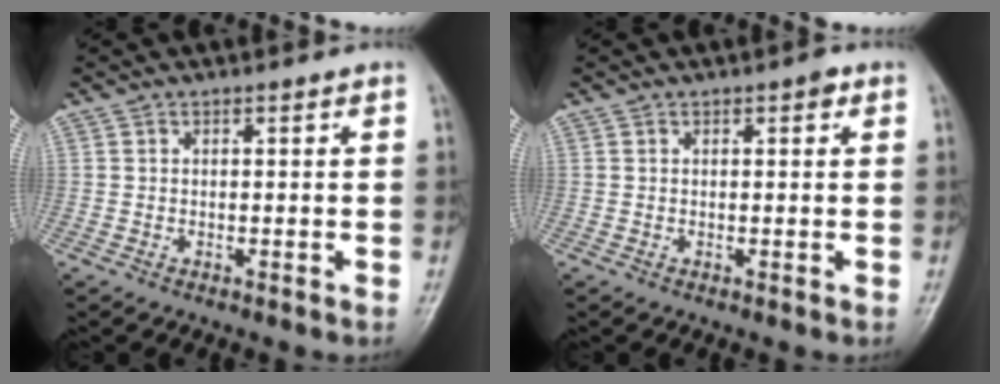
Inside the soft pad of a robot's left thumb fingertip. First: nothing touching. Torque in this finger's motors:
{"motor_torque": [0.46, 0.16, 0.45, -0.10, 0.00]}